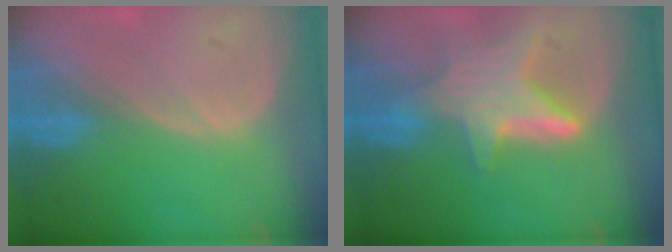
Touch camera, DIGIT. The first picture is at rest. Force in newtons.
{"total": 6.9, "press": 6.7, "slide": 1.6}